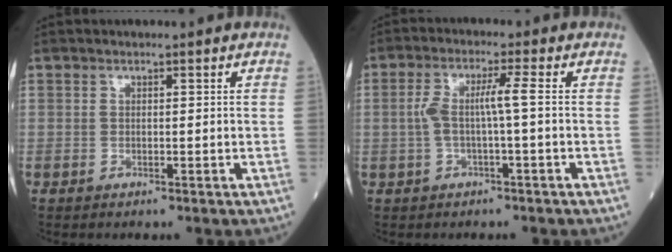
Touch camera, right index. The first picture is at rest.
{"total": 4.7, "force": [-0.3, 0.0, 4.7], "torque": [-0.103, 0.017, -0.002]}